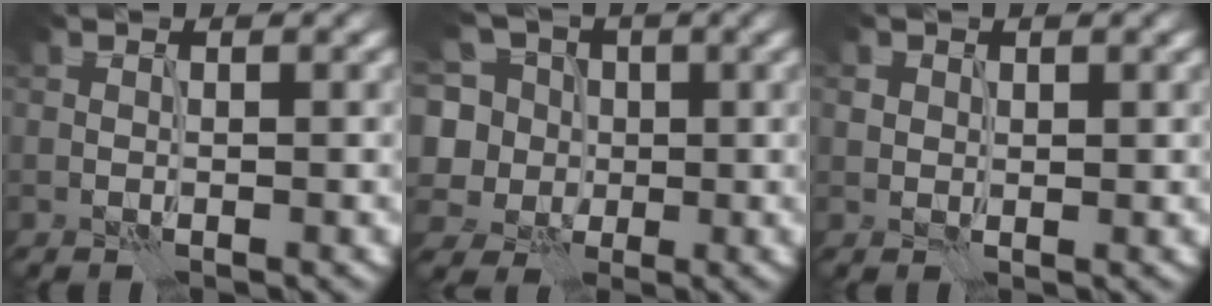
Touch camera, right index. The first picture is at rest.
{"total": 8.1, "force": [1.6, 7.2, 3.3], "torque": [-0.077, 0.020, 0.001]}
{"total": 1.0, "force": [0.5, 0.8, 0.2], "torque": [-0.002, -0.002, 0.012]}